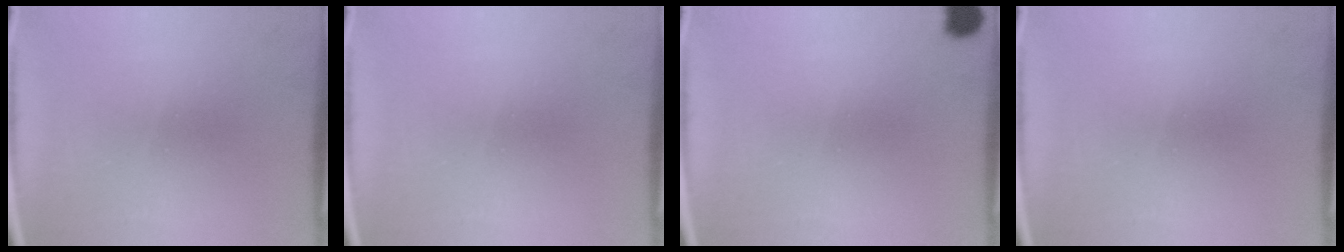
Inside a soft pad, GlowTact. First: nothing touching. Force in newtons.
{"total": 0.0}
{"total": 2.5}
{"total": 0.0}